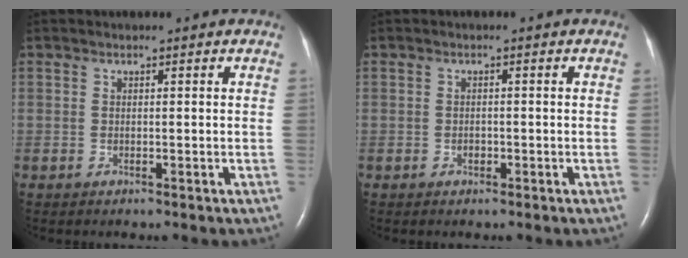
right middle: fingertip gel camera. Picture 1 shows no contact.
{"total": 0.8, "force": [-0.4, 0.6, 0.4], "torque": [-0.005, 0.003, -0.006]}